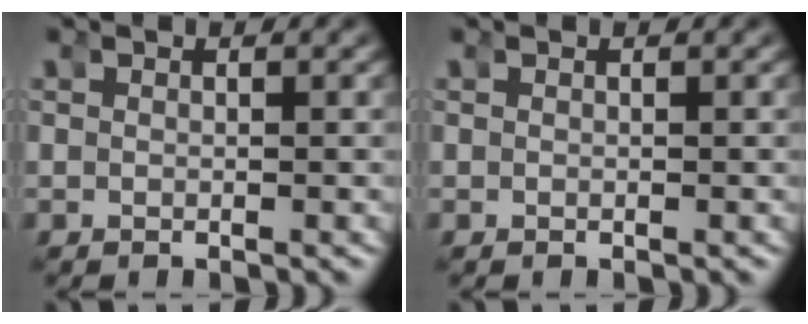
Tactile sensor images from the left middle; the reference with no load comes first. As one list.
[{"total": 0.0}]